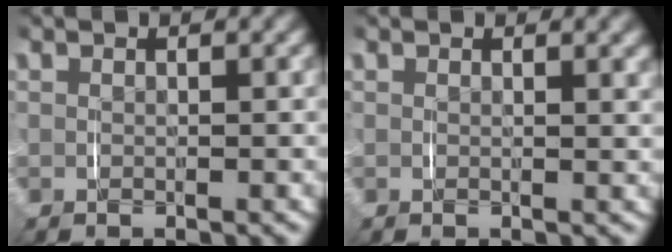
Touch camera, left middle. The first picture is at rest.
{"total": 0.9, "force": [0.6, 0.0, 0.6], "torque": [-0.006, 0.001, 0.008]}